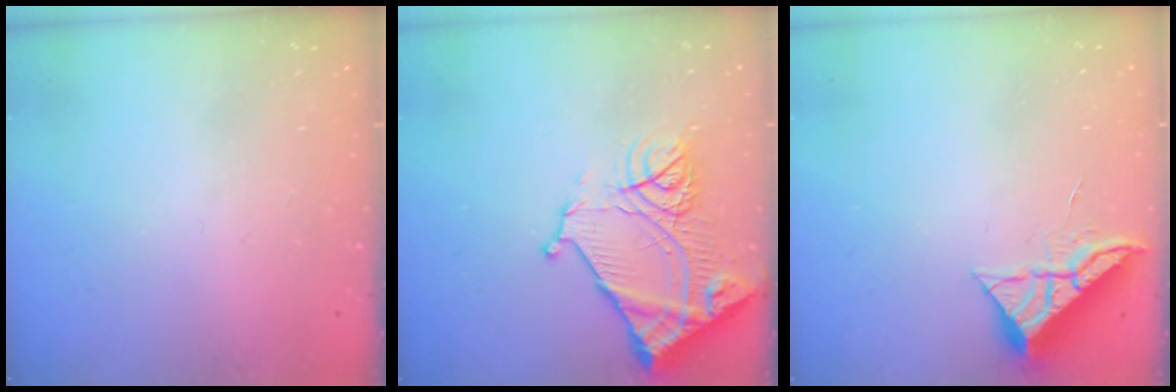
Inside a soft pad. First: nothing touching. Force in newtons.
{"total": 16.3, "press": 16.2, "slide": 1.7}
{"total": 6.4, "press": 6.4, "slide": 0.2}